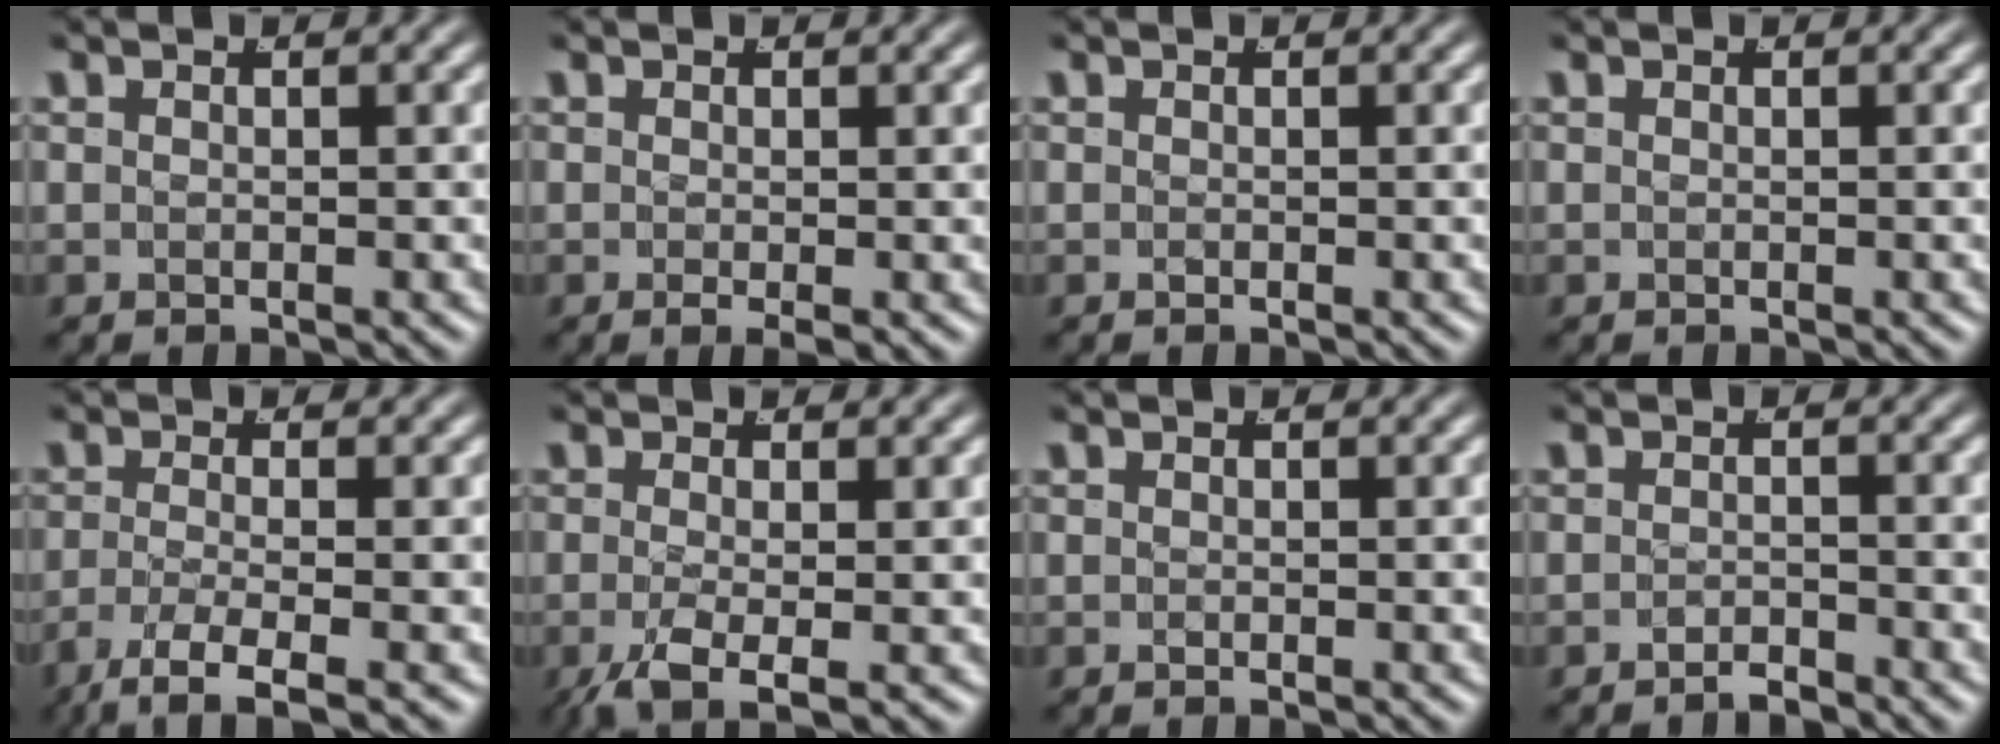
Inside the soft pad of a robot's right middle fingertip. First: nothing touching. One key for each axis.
{"total": 1.2, "fx": -0.7, "fy": 0.0, "fz": 1.0, "tx": -0.011, "ty": -0.007, "tz": -0.006}
{"total": 0.0}
{"total": 0.0}
{"total": 6.1, "fx": -4.5, "fy": 1.6, "fz": 3.8, "tx": -0.077, "ty": -0.036, "tz": -0.053}
{"total": 4.6, "fx": -2.7, "fy": 1.4, "fz": 3.5, "tx": -0.083, "ty": -0.039, "tz": -0.025}
{"total": 0.0}
{"total": 1.7, "fx": -1.7, "fy": -0.1, "fz": 0.2, "tx": -0.001, "ty": -0.003, "tz": -0.028}